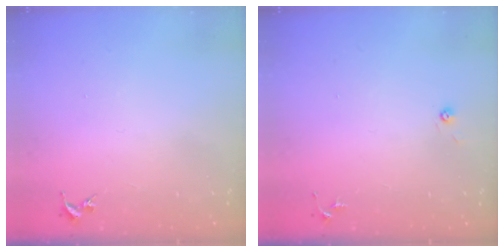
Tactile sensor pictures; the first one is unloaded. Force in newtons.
{"total": 3.1, "press": 3.0, "slide": 0.8}